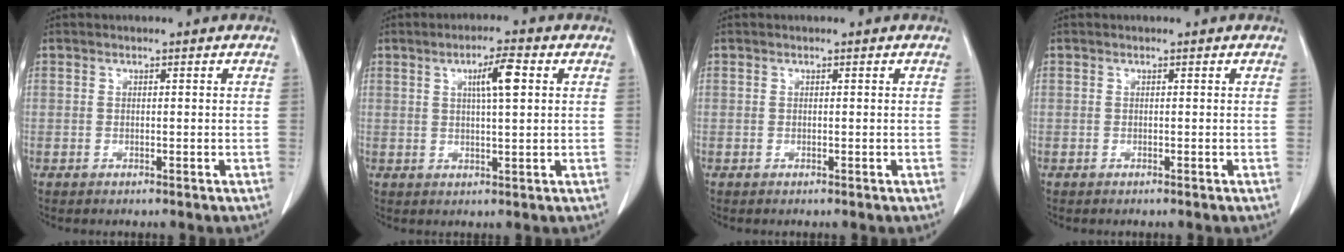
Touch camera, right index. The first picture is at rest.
{"total": 5.2, "force": [1.6, 0.5, 4.9], "torque": [-0.083, 0.003, 0.027]}
{"total": 0.0}
{"total": 0.0}